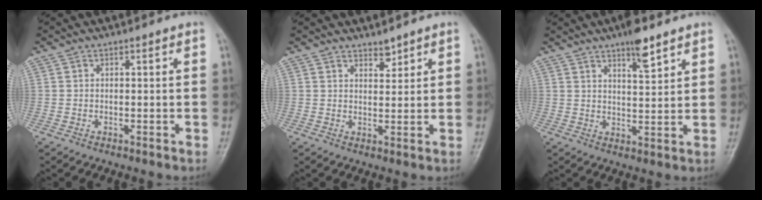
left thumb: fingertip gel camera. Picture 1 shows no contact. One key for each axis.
{"total": 2.3, "fx": 2.0, "fy": 0.9, "fz": 0.7, "tx": 0.003, "ty": -0.017, "tz": 0.033}
{"total": 6.2, "fx": 4.3, "fy": 1.5, "fz": 4.2, "tx": -0.056, "ty": -0.026, "tz": 0.067}